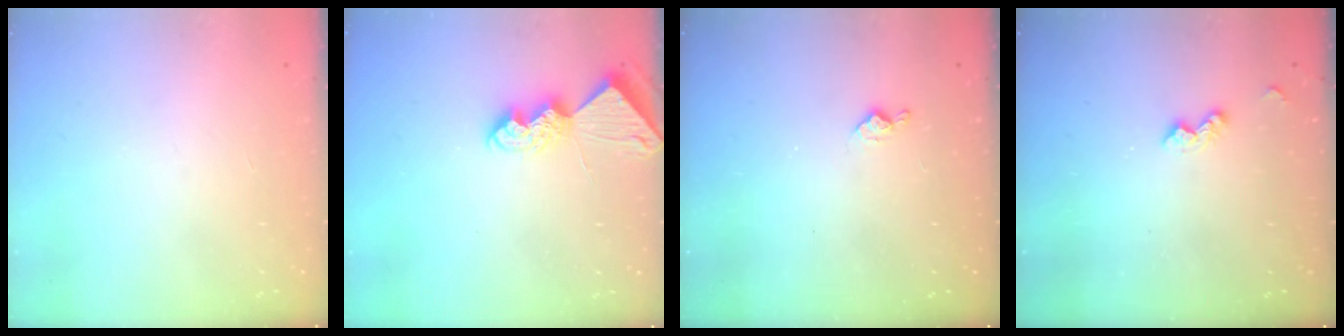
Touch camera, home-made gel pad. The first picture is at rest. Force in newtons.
{"total": 9.5, "press": 9.4, "slide": 0.7}
{"total": 6.8, "press": 6.7, "slide": 0.5}
{"total": 4.6, "press": 4.5, "slide": 0.8}